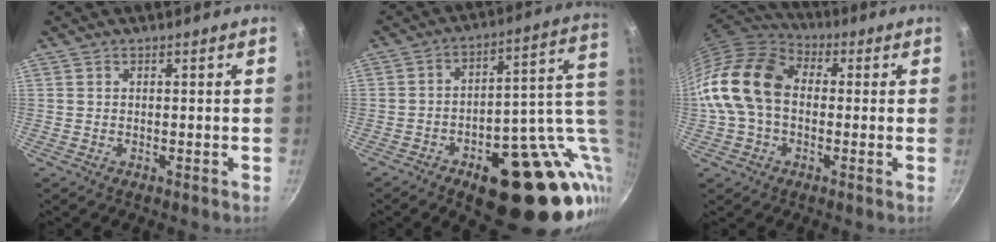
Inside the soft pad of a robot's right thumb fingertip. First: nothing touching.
{"total": 25.5, "force": [-6.7, 12.2, 21.4], "torque": [-0.223, 0.023, -0.080]}
{"total": 16.7, "force": [-0.1, 12.0, 11.6], "torque": [-0.203, 0.037, -0.018]}